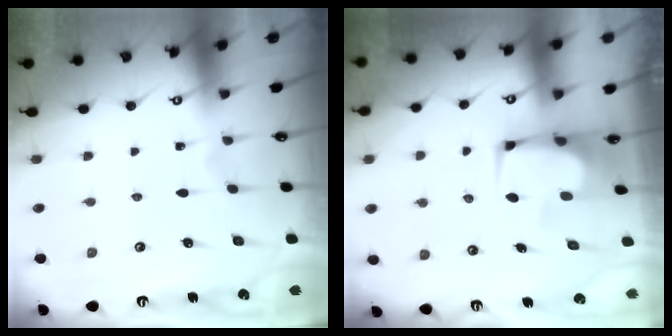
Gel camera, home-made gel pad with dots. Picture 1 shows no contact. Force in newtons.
{"total": 1.5, "press": 1.5, "slide": 0.2}